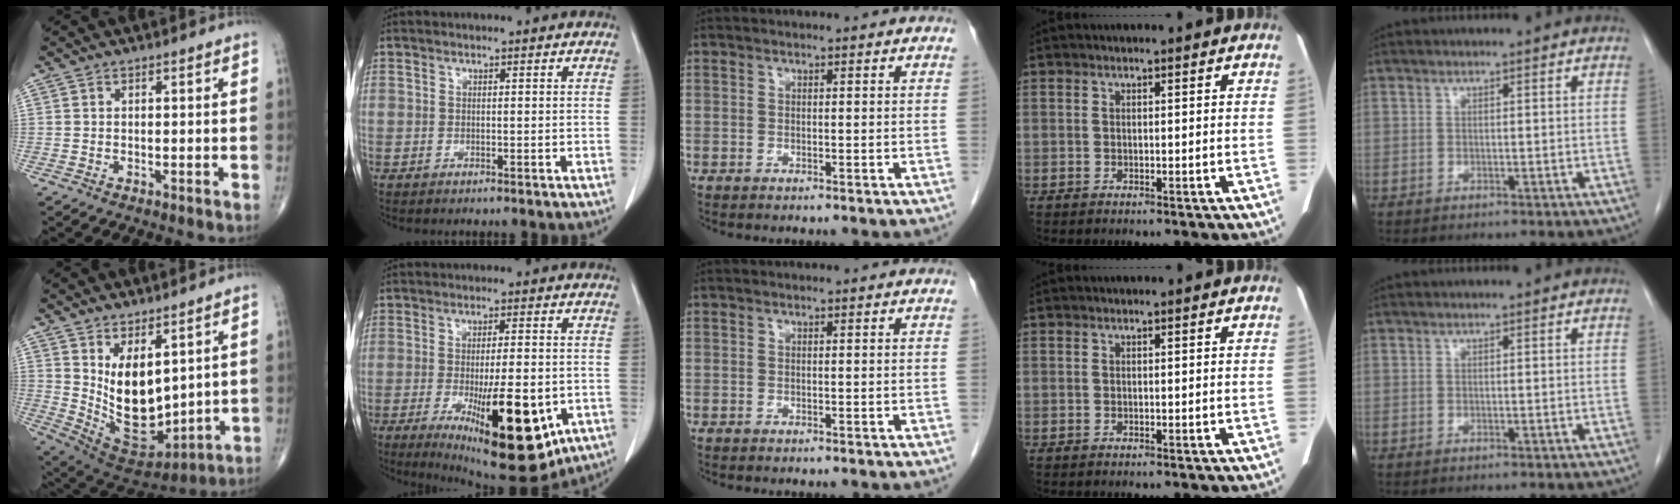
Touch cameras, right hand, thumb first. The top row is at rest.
{"thumb": {"total": 14.7, "force": [3.5, 7.9, 11.8], "torque": [-0.168, -0.039, 0.095]}, "index": {"total": 16.7, "force": [-5.8, 4.3, 15.0], "torque": [-0.200, -0.026, -0.069]}}